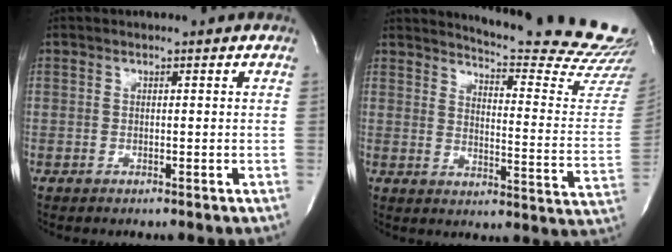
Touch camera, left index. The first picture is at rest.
{"total": 18.9, "force": [18.2, -1.7, 4.8], "torque": [-0.076, -0.160, 0.204]}